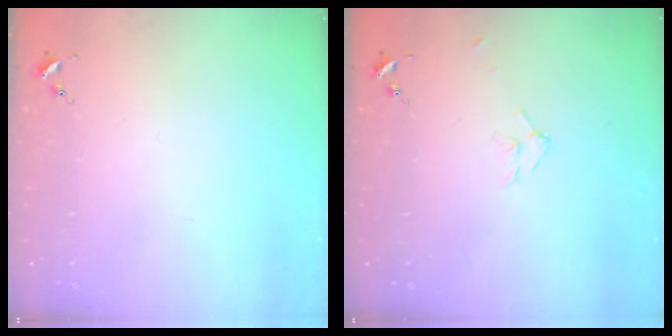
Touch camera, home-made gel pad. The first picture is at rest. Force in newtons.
{"total": 5.5, "press": 5.5, "slide": 0.6}